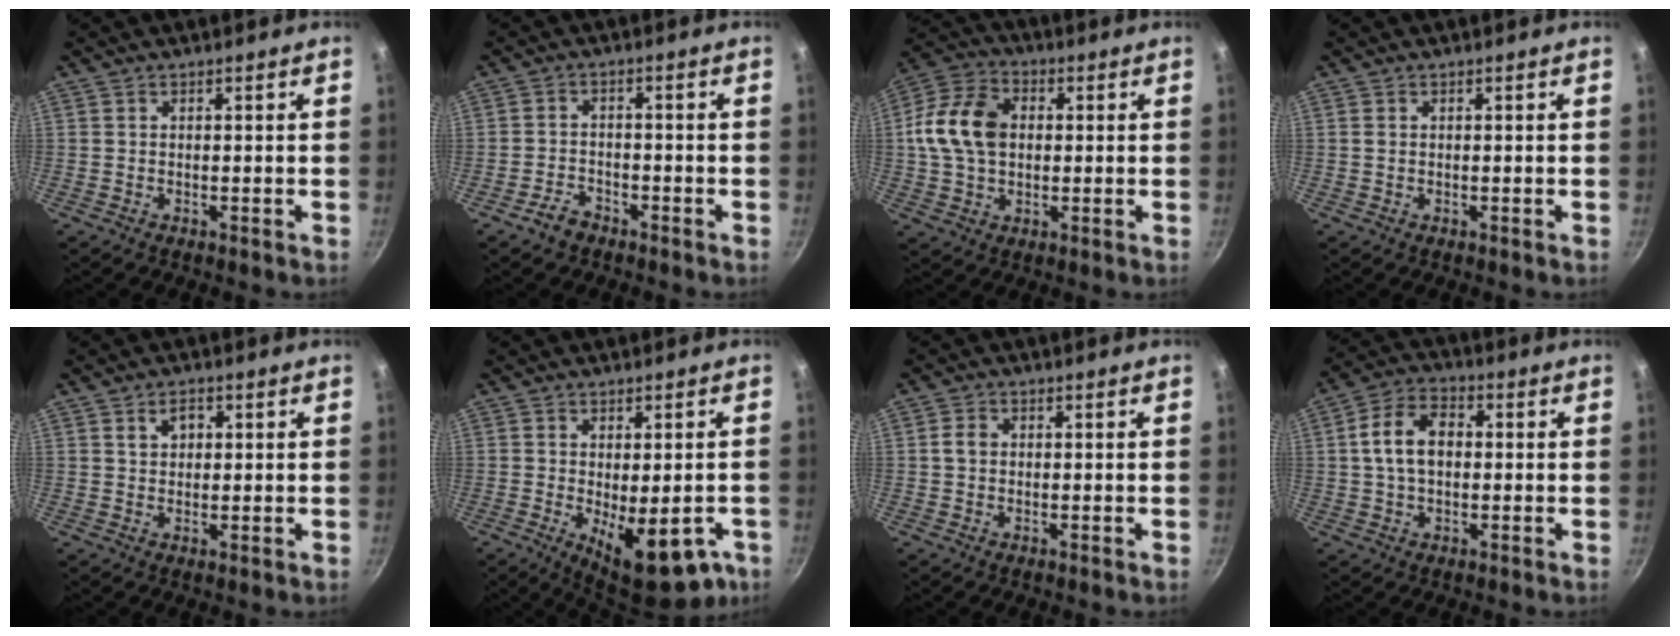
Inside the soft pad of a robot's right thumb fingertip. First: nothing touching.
{"total": 3.6, "force": [-2.7, 2.1, 1.3], "torque": [-0.017, 0.029, -0.045]}
{"total": 13.3, "force": [1.2, 9.6, 9.1], "torque": [-0.153, 0.018, 0.009]}
{"total": 0.6, "force": [0.1, 0.5, 0.3], "torque": [-0.006, 0.002, 0.002]}
{"total": 3.1, "force": [1.2, 2.2, 1.9], "torque": [-0.019, 0.000, 0.019]}
{"total": 14.2, "force": [-4.9, 6.2, 11.8], "torque": [-0.128, -0.009, -0.048]}
{"total": 2.3, "force": [0.1, 1.9, 1.3], "torque": [-0.018, 0.006, -0.001]}
{"total": 9.4, "force": [0.7, 6.3, 6.9], "torque": [-0.109, 0.023, 0.002]}